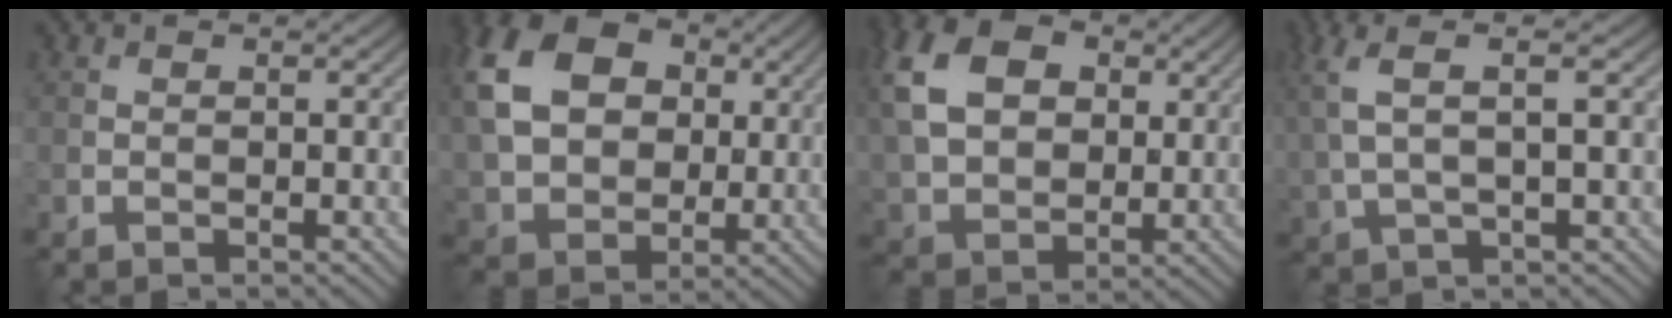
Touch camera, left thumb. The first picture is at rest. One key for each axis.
{"total": 14.4, "fx": 3.3, "fy": 10.8, "fz": 8.9, "tx": -0.225, "ty": 0.017, "tz": 0.057}
{"total": 13.2, "fx": 3.8, "fy": 9.3, "fz": 8.6, "tx": -0.218, "ty": 0.013, "tz": 0.072}
{"total": 7.0, "fx": 2.6, "fy": 1.8, "fz": 6.2, "tx": -0.141, "ty": 0.022, "tz": 0.049}